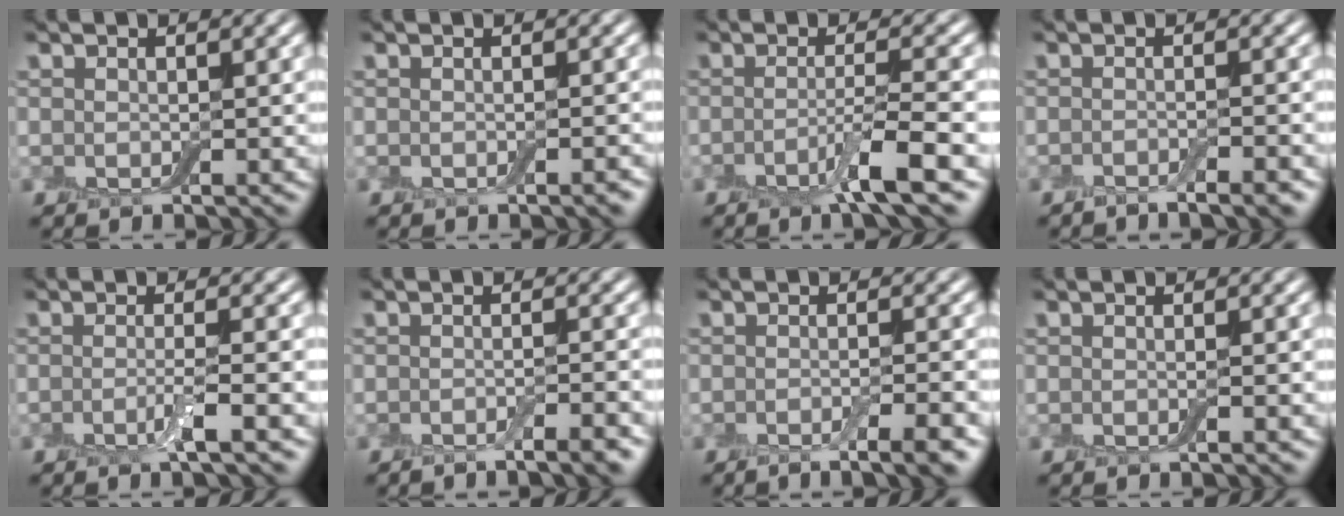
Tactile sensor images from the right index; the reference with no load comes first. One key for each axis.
{"total": 0.7, "fx": -0.4, "fy": 0.1, "fz": 0.6, "tx": -0.007, "ty": 0.001, "tz": -0.006}
{"total": 4.0, "fx": -1.8, "fy": 0.4, "fz": 3.6, "tx": -0.057, "ty": 0.002, "tz": -0.045}
{"total": 2.8, "fx": -2.1, "fy": 0.4, "fz": 1.8, "tx": -0.021, "ty": 0.001, "tz": -0.035}
{"total": 2.4, "fx": -0.8, "fy": 0.3, "fz": 2.2, "tx": -0.039, "ty": -0.002, "tz": -0.021}
{"total": 3.0, "fx": -2.0, "fy": 0.4, "fz": 2.2, "tx": -0.025, "ty": 0.000, "tz": -0.035}
{"total": 4.1, "fx": -2.3, "fy": 0.9, "fz": 3.3, "tx": -0.038, "ty": -0.002, "tz": -0.039}
{"total": 0.7, "fx": -0.2, "fy": 0.1, "fz": 0.7, "tx": -0.008, "ty": -0.004, "tz": -0.005}